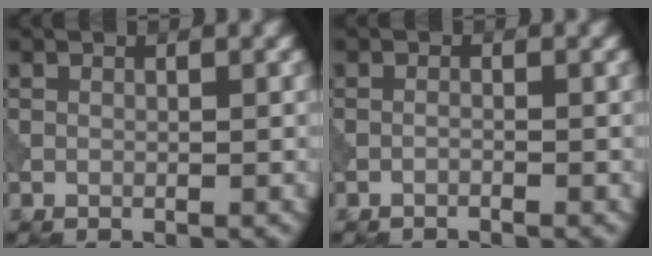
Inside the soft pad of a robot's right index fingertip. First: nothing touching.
{"total": 0.7, "force": [-0.6, 0.0, 0.4], "torque": [-0.010, 0.002, -0.015]}